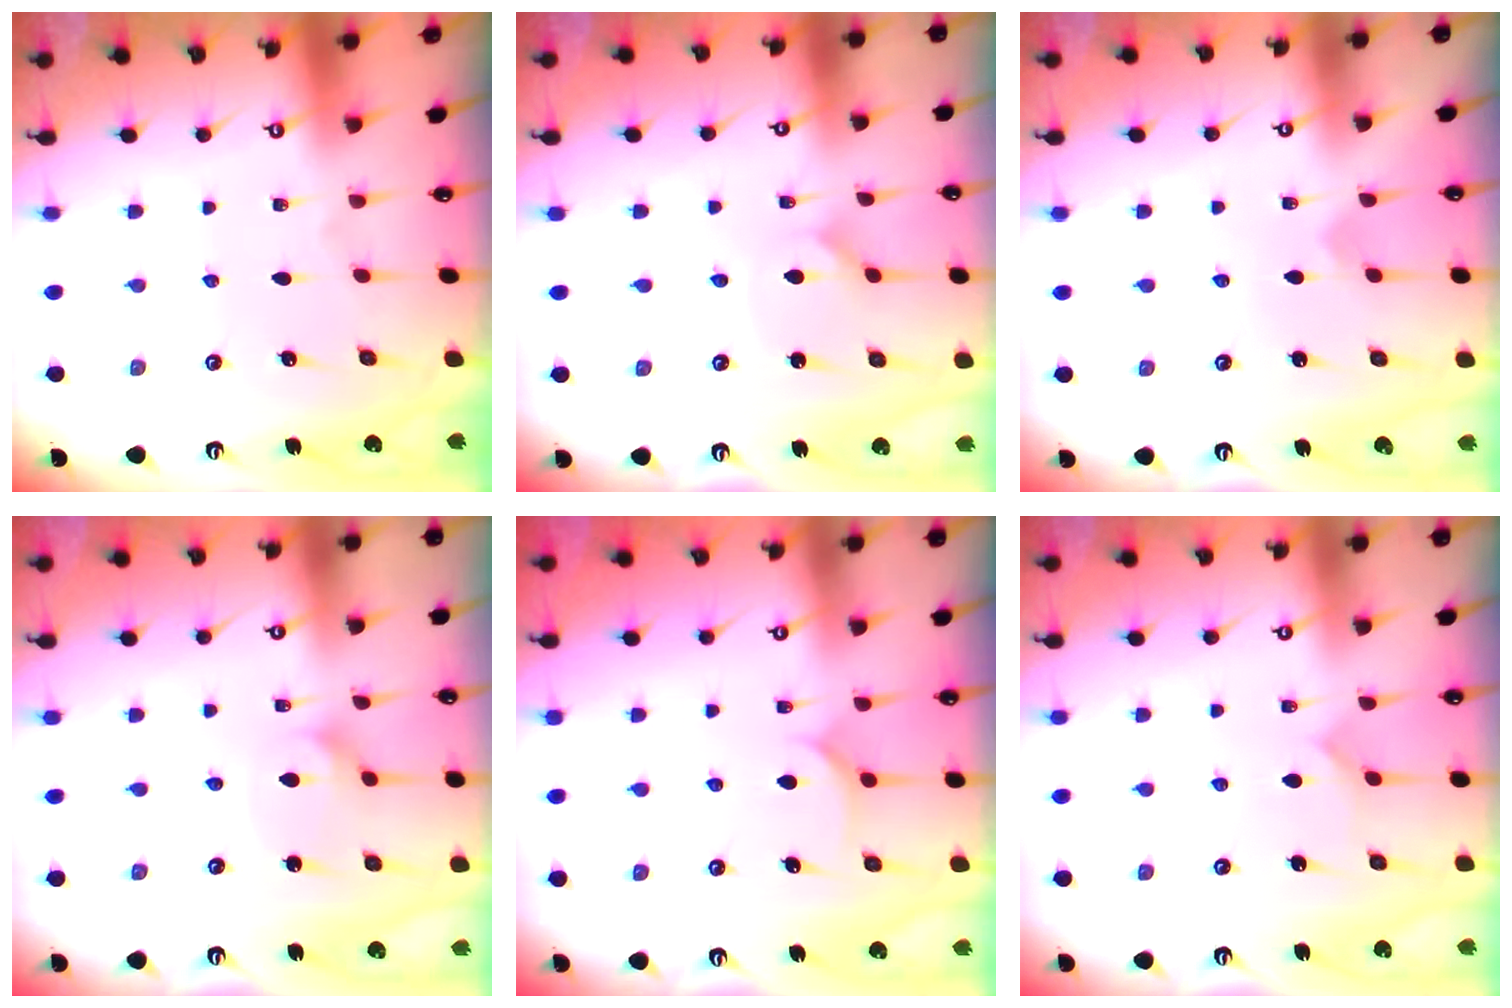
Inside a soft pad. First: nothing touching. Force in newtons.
{"total": 0.9, "press": 0.9, "slide": 0.0}
{"total": 2.5, "press": 2.5, "slide": 0.1}
{"total": 2.7, "press": 2.7, "slide": 0.3}
{"total": 4.9, "press": 4.8, "slide": 0.6}
{"total": 2.8, "press": 2.8, "slide": 0.3}